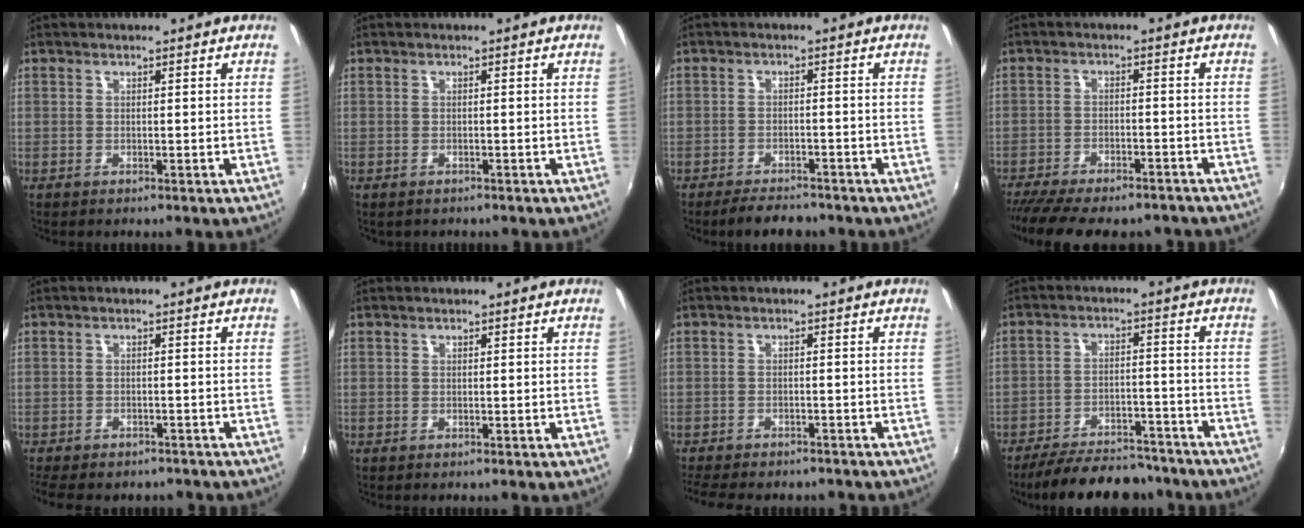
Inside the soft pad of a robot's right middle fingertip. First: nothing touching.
{"total": 0.7, "force": [-0.6, 0.4, 0.2], "torque": [-0.009, -0.001, -0.006]}
{"total": 5.6, "force": [-4.8, 2.0, 2.1], "torque": [-0.056, 0.002, -0.072]}
{"total": 16.1, "force": [-13.4, 4.7, 7.6], "torque": [-0.160, -0.035, -0.190]}
{"total": 9.6, "force": [-8.0, 3.4, 4.1], "torque": [-0.096, -0.025, -0.114]}
{"total": 0.0}
{"total": 10.5, "force": [-9.1, 2.9, 4.4], "torque": [-0.104, -0.024, -0.135]}
{"total": 17.3, "force": [-14.9, 5.4, 6.9], "torque": [-0.141, 0.006, -0.201]}